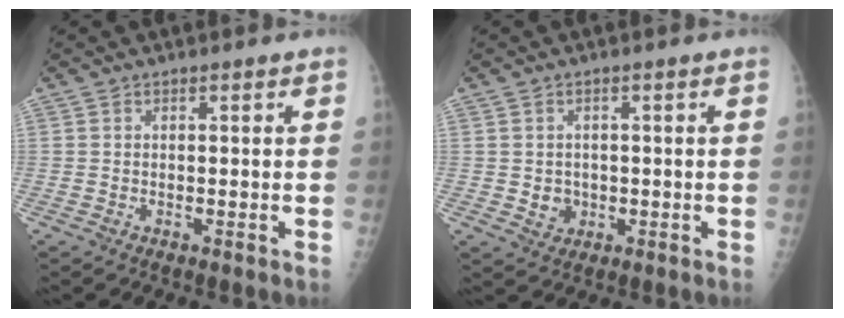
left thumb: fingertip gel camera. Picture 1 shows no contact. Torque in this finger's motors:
{"motor_torque": [-0.19, 0.12, 0.06, 0.04, 0.00]}